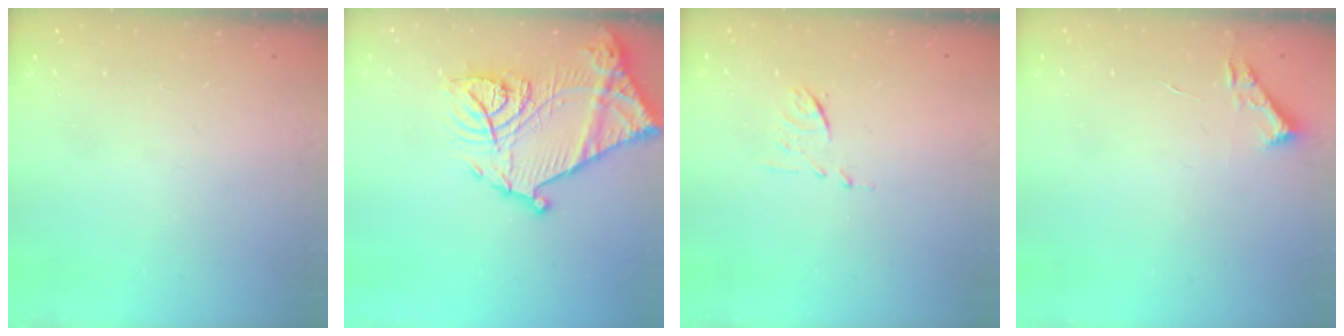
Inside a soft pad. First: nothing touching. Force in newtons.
{"total": 20.6, "press": 20.5, "slide": 1.8}
{"total": 6.2, "press": 6.2, "slide": 0.7}
{"total": 2.7, "press": 2.7, "slide": 0.4}